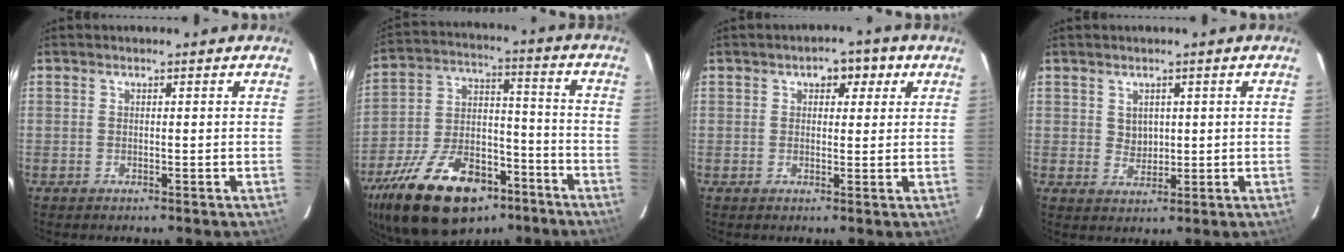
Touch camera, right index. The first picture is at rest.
{"total": 24.5, "force": [-15.3, 12.7, 14.3], "torque": [-0.286, -0.001, -0.239]}
{"total": 4.2, "force": [1.7, 2.9, 2.6], "torque": [-0.035, 0.018, 0.022]}
{"total": 2.9, "force": [1.0, 2.5, 0.8], "torque": [-0.008, 0.002, 0.025]}